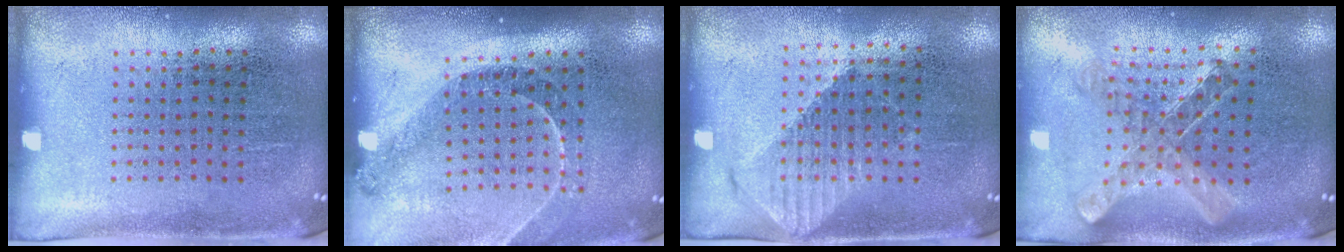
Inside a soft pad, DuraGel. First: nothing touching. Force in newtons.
{"total": 1.3, "press": 1.3, "slide": 0.2}
{"total": 1.2, "press": 1.1, "slide": 0.5}
{"total": 1.0, "press": 1.0, "slide": 0.1}